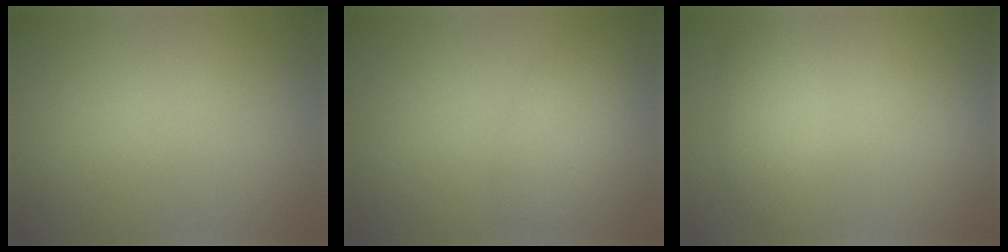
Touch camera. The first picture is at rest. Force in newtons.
{"total": 2.8, "press": 2.8, "slide": 0.2}
{"total": 2.1, "press": 2.1, "slide": 0.1}